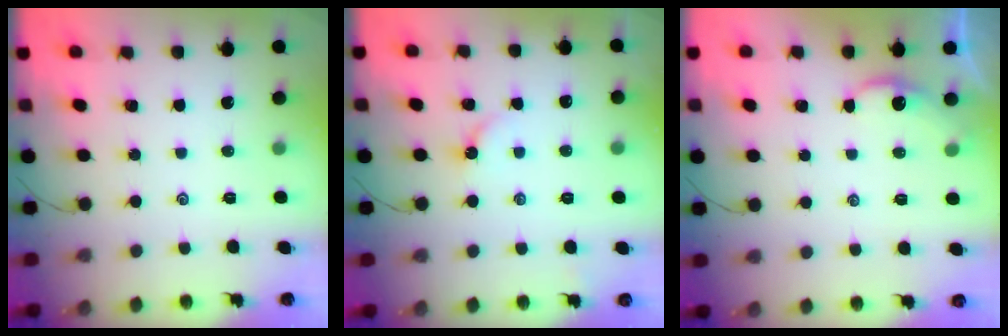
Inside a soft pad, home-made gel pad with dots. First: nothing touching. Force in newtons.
{"total": 2.6, "press": 2.5, "slide": 0.4}
{"total": 1.6, "press": 1.5, "slide": 0.2}